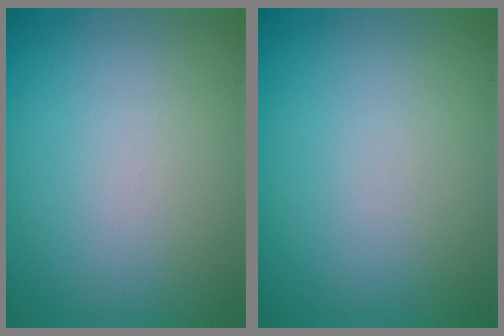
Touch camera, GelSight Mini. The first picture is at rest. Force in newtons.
{"total": 0.0}